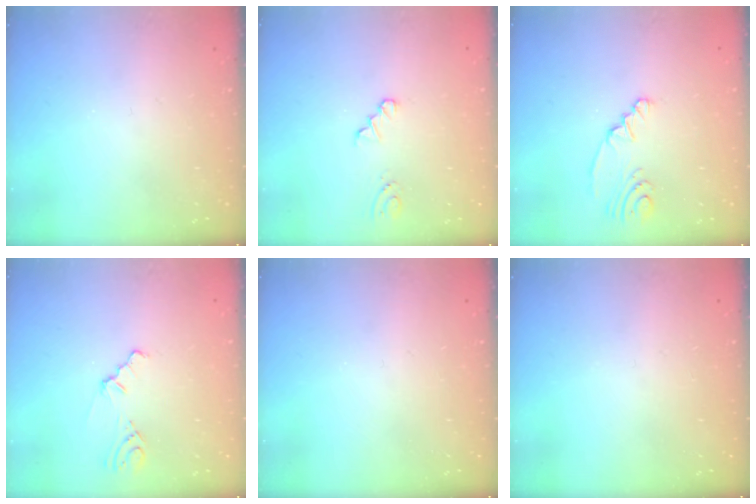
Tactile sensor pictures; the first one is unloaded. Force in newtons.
{"total": 0.0}
{"total": 3.2, "press": 3.0, "slide": 1.1}
{"total": 2.6, "press": 2.5, "slide": 0.5}
{"total": 0.0}
{"total": 0.0}